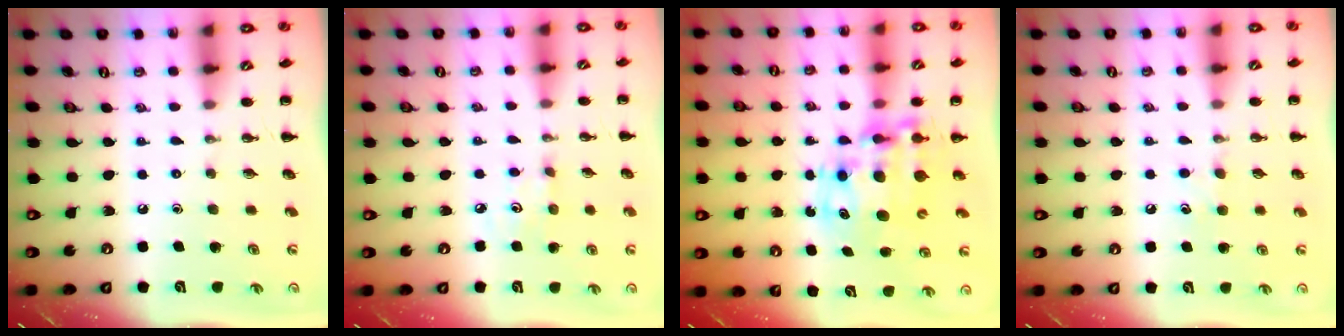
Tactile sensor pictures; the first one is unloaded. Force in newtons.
{"total": 3.7, "press": 3.6, "slide": 1.0}
{"total": 11.1, "press": 10.8, "slide": 2.7}
{"total": 4.6, "press": 4.3, "slide": 1.5}